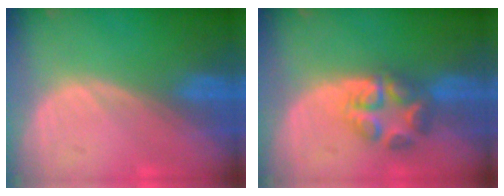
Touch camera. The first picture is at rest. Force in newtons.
{"total": 5.6, "press": 5.6, "slide": 0.4}